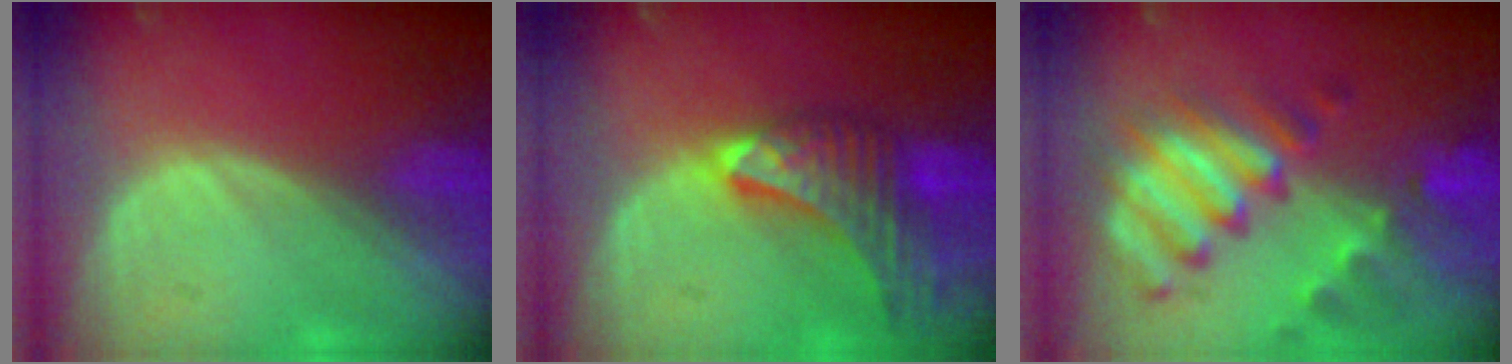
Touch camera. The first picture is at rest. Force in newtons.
{"total": 9.7, "press": 8.6, "slide": 4.5}
{"total": 11.1, "press": 9.5, "slide": 5.7}